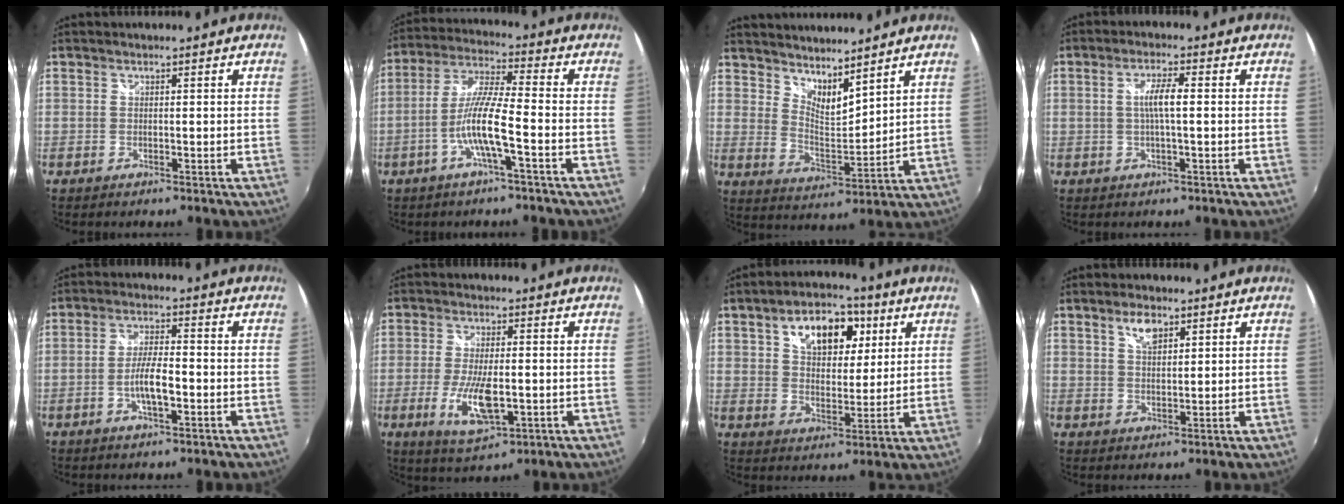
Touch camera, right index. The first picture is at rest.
{"total": 9.4, "force": [-3.6, 0.3, 8.7], "torque": [-0.185, 0.004, -0.071]}
{"total": 8.6, "force": [7.4, 2.0, 4.0], "torque": [-0.058, -0.007, 0.132]}
{"total": 4.2, "force": [0.1, 0.5, 4.2], "torque": [-0.079, 0.003, 0.002]}
{"total": 5.9, "force": [-1.9, 1.4, 5.4], "torque": [-0.105, 0.002, -0.035]}
{"total": 9.4, "force": [-2.3, 3.4, 8.4], "torque": [-0.171, -0.016, -0.041]}
{"total": 13.6, "force": [5.9, 8.2, 9.1], "torque": [-0.152, 0.028, 0.095]}
{"total": 4.2, "force": [2.5, 1.9, 2.8], "torque": [-0.049, 0.005, 0.045]}